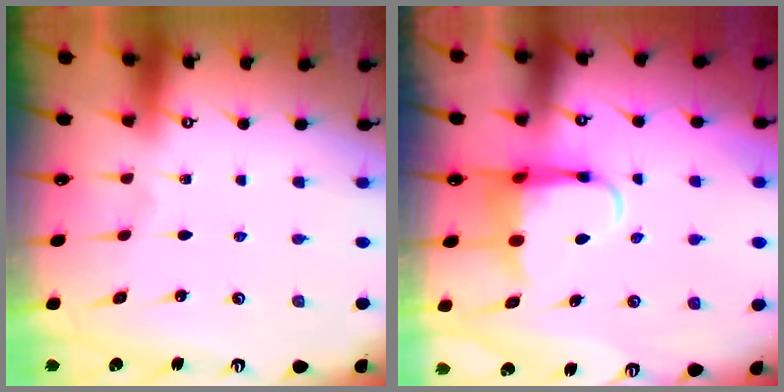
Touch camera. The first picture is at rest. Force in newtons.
{"total": 6.4, "press": 6.4, "slide": 0.8}